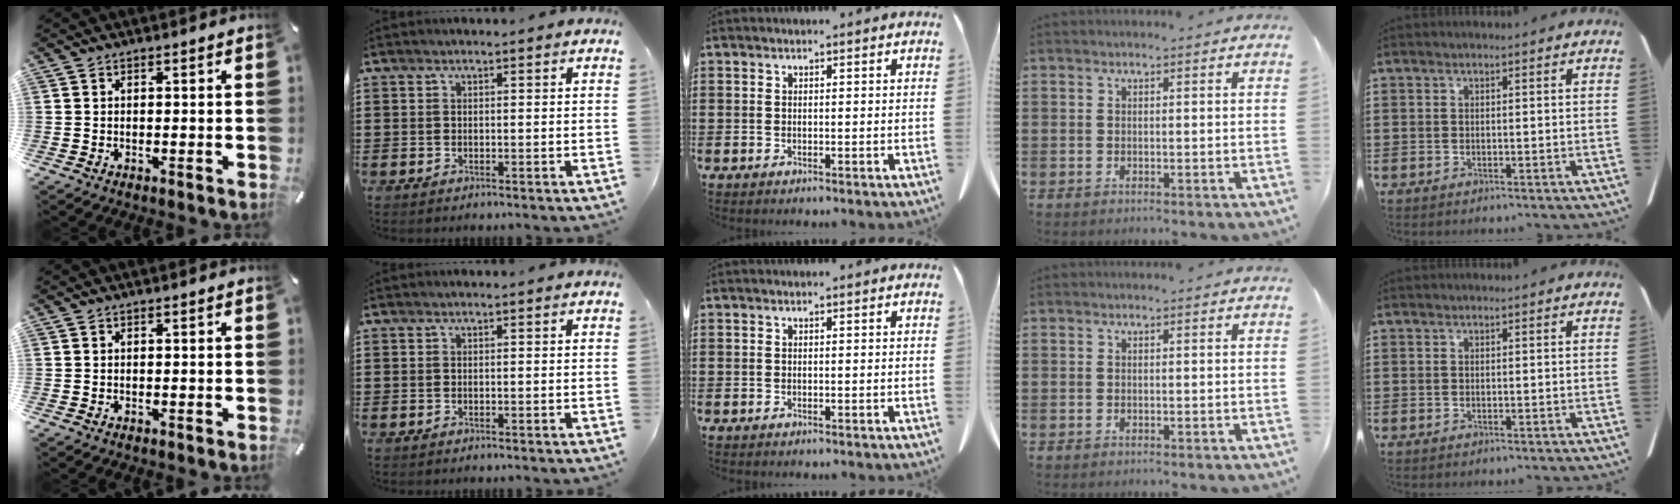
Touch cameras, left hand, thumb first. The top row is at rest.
{}